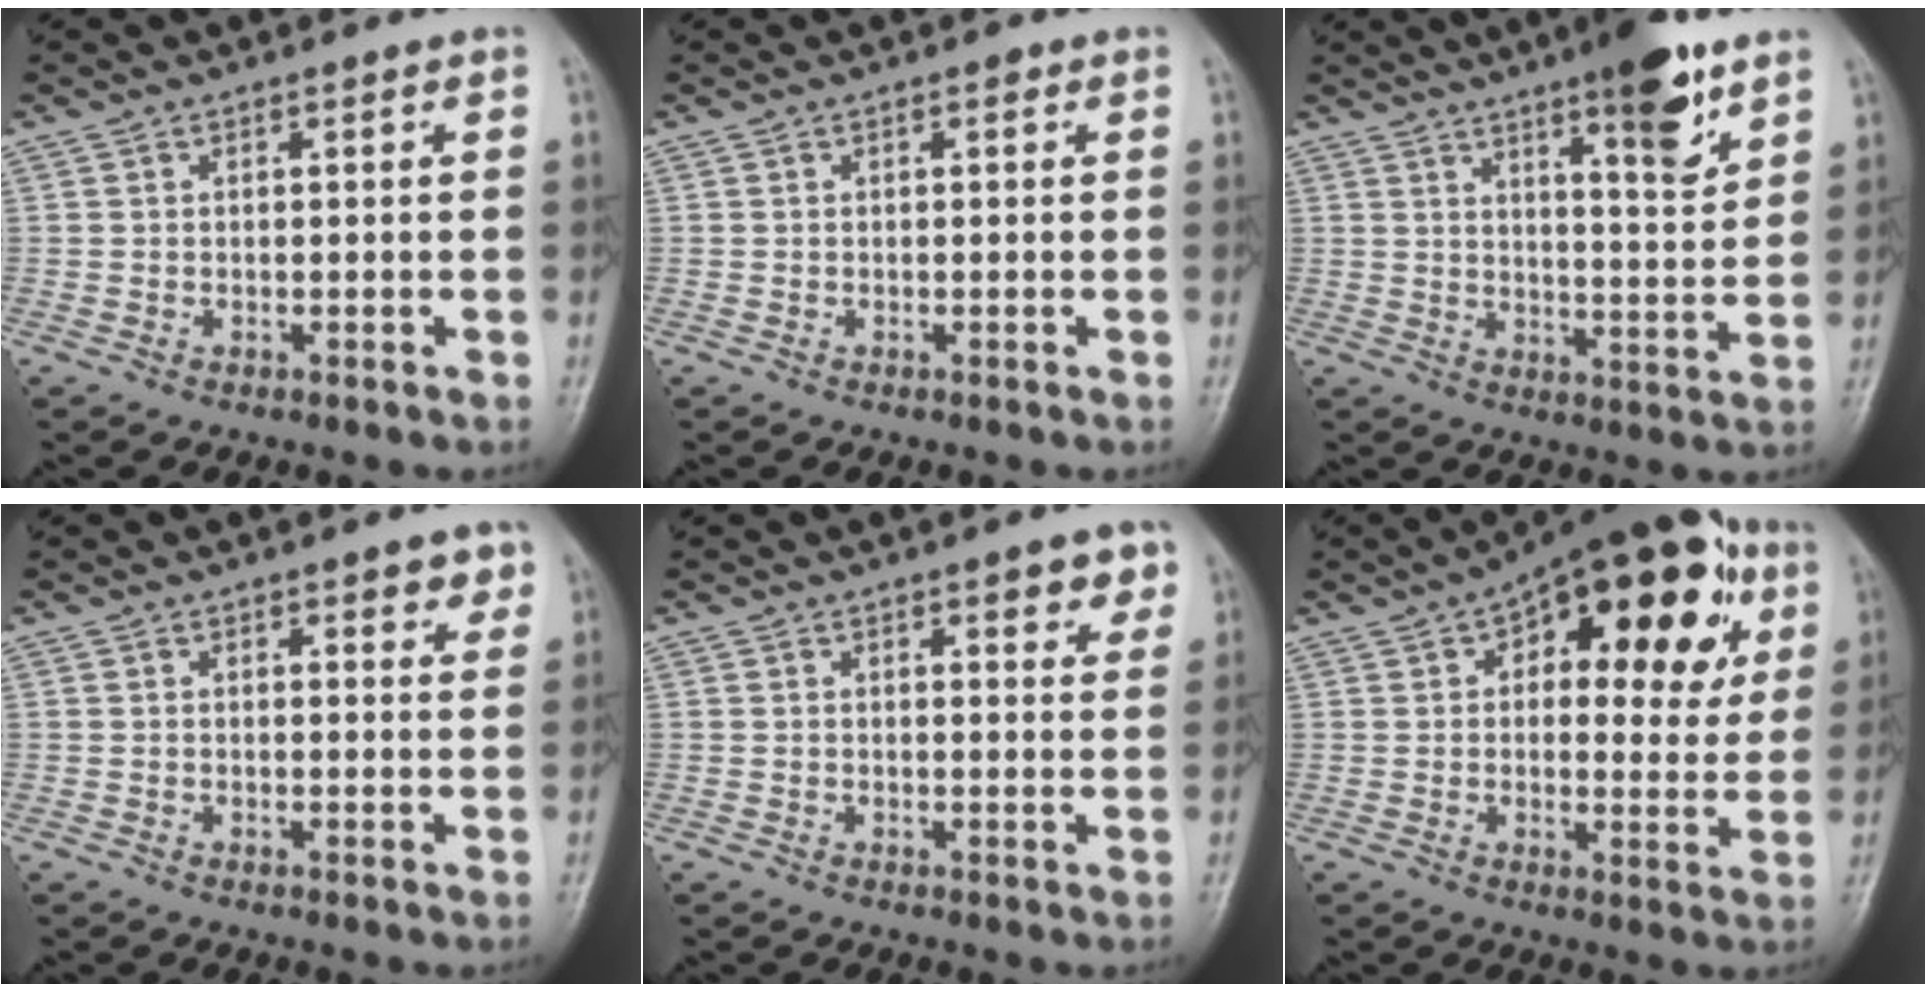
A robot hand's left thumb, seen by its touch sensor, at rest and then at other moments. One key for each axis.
{"total": 0.6, "fx": 0.2, "fy": 0.4, "fz": 0.4, "tx": -0.001, "ty": 0.002, "tz": -0.002}
{"total": 11.1, "fx": 6.9, "fy": 2.5, "fz": 8.3, "tx": -0.103, "ty": -0.042, "tz": 0.099}
{"total": 3.8, "fx": 2.2, "fy": 1.7, "fz": 2.6, "tx": -0.011, "ty": -0.008, "tz": 0.023}
{"total": 4.8, "fx": 2.7, "fy": 2.0, "fz": 3.5, "tx": -0.024, "ty": -0.011, "tz": 0.030}
{"total": 22.9, "fx": 8.4, "fy": 11.3, "fz": 18.0, "tx": -0.199, "ty": 0.007, "tz": 0.110}